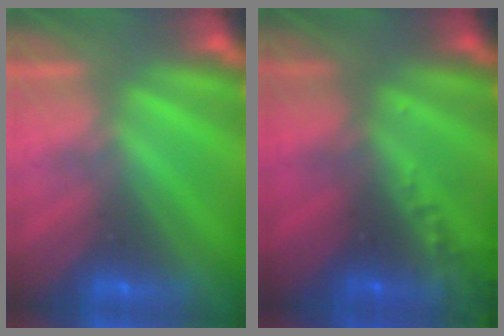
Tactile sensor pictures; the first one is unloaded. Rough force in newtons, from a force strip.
{"total": 7.3}